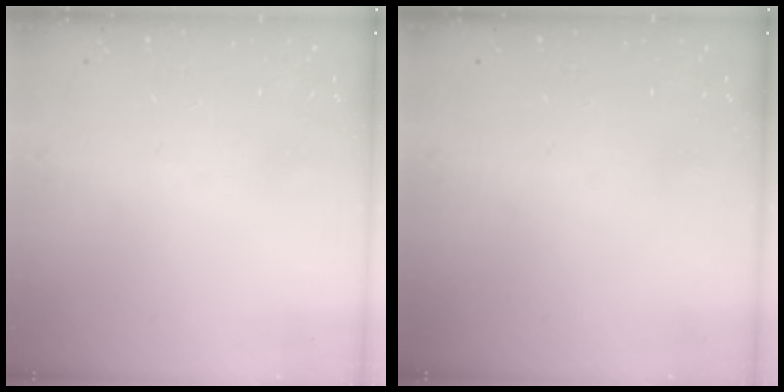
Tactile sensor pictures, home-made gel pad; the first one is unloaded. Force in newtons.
{"total": 0.0}